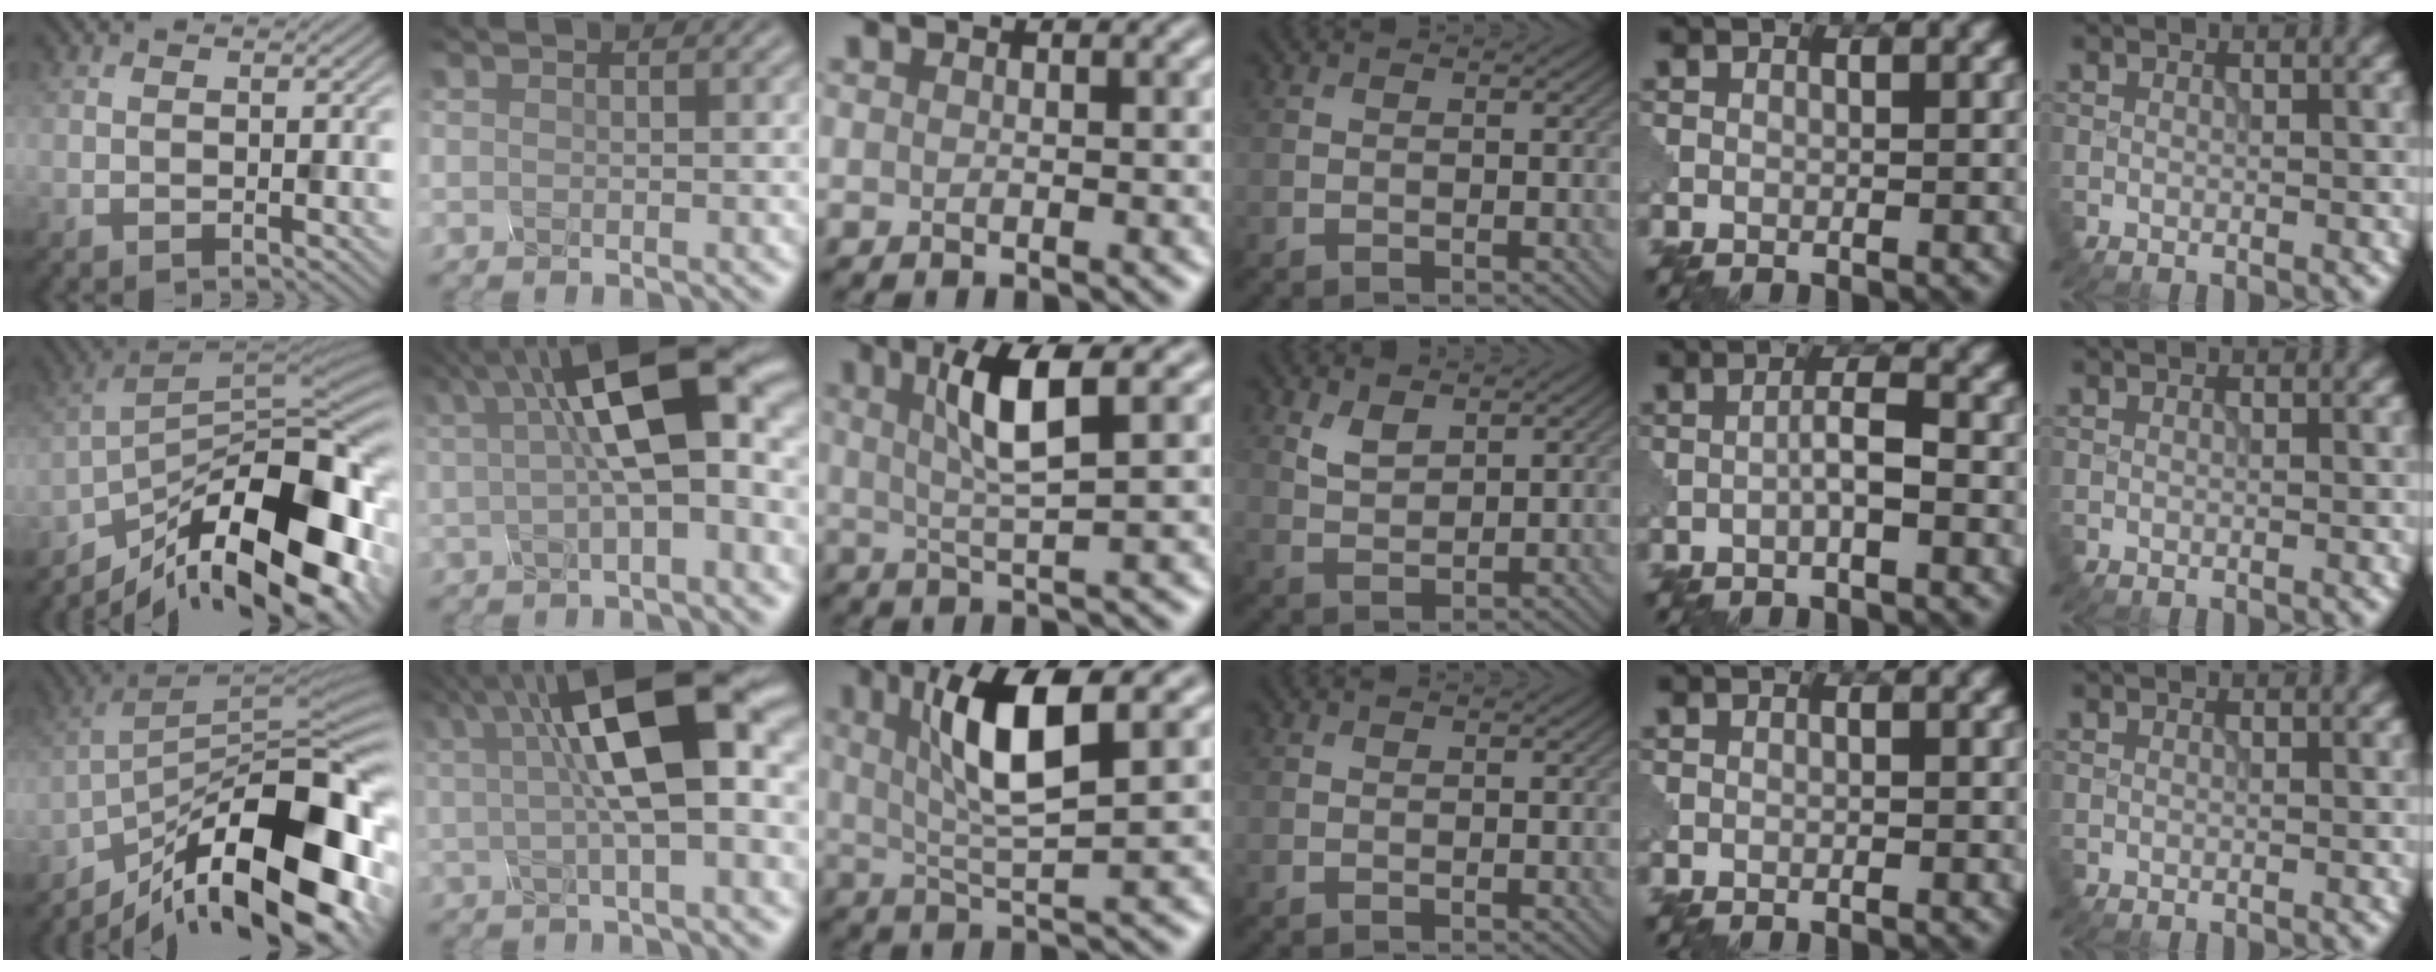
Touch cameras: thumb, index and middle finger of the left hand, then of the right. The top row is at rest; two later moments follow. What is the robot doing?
{"motion": "assemble", "object": "glue stick"}